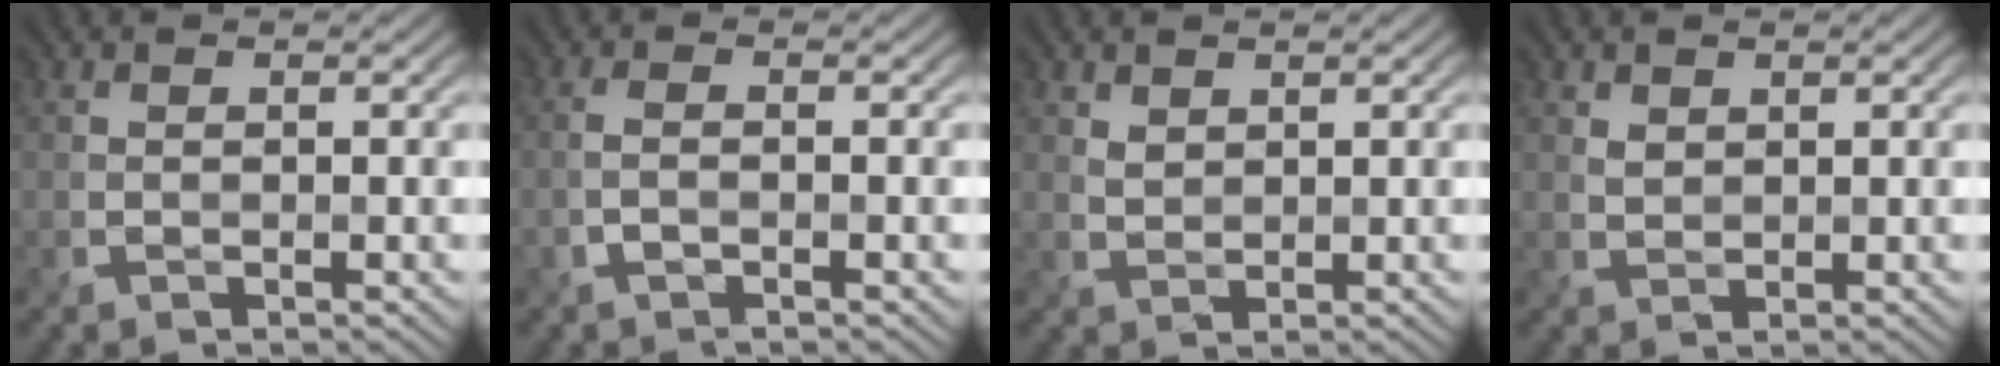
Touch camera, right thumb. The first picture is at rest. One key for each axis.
{"total": 1.3, "fx": -0.8, "fy": 0.2, "fz": 1.0, "tx": -0.023, "ty": 0.001, "tz": -0.021}
{"total": 1.3, "fx": 1.1, "fy": 0.7, "fz": 0.3, "tx": -0.013, "ty": -0.003, "tz": 0.028}
{"total": 1.0, "fx": 0.8, "fy": 0.7, "fz": 0.2, "tx": -0.010, "ty": -0.003, "tz": 0.020}